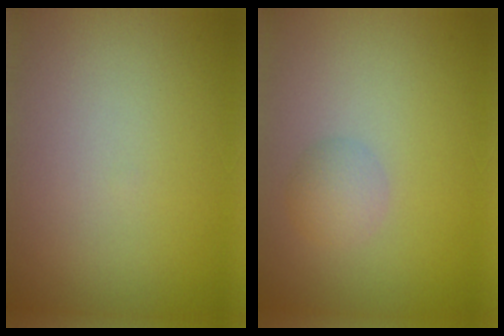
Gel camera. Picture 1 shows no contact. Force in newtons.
{"total": 1.8, "press": 1.8, "slide": 0.0}